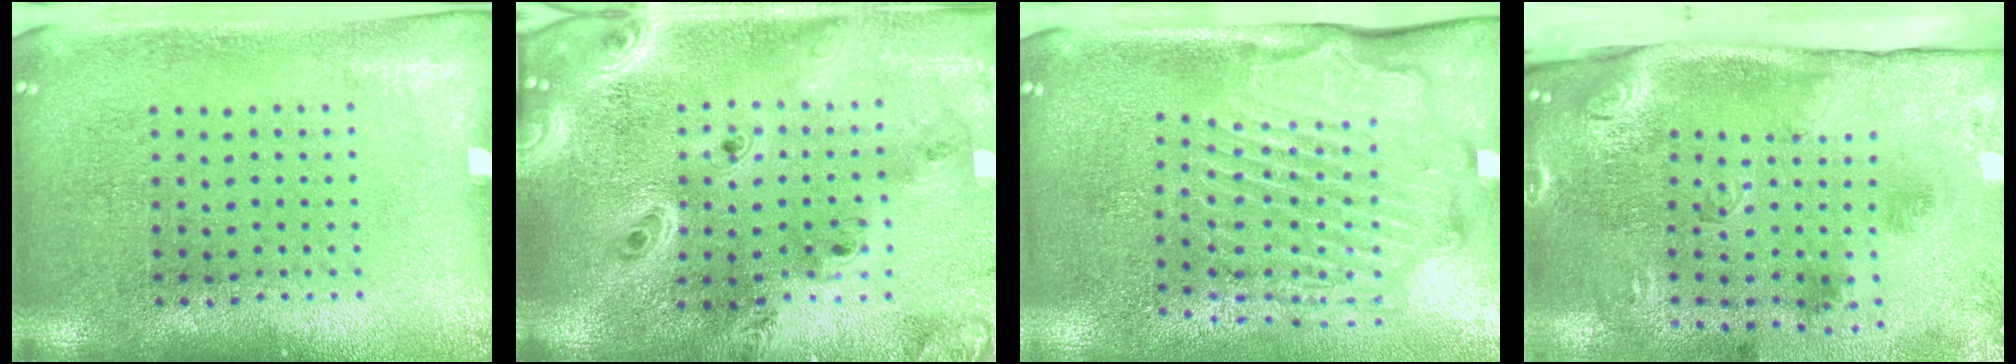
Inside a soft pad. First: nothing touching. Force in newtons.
{"total": 4.0, "press": 3.1, "slide": 2.6}
{"total": 2.2, "press": 2.1, "slide": 0.1}
{"total": 3.5, "press": 2.2, "slide": 2.8}